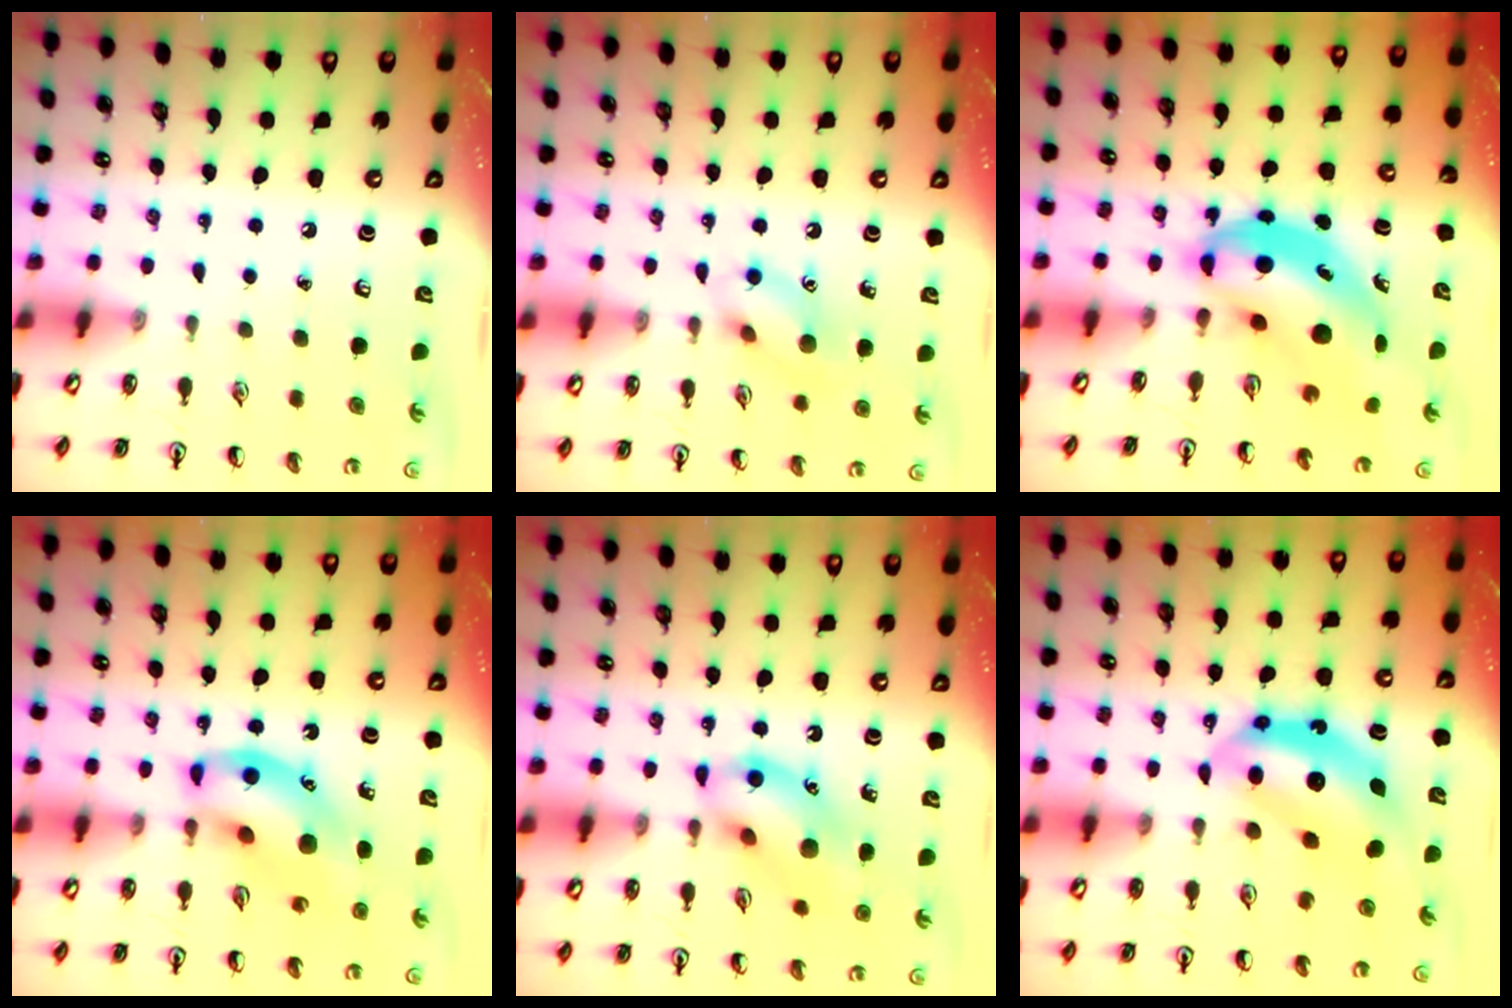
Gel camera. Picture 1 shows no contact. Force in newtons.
{"total": 9.9, "press": 9.9, "slide": 0.7}
{"total": 7.8, "press": 7.6, "slide": 1.7}
{"total": 11.1, "press": 10.8, "slide": 2.6}
{"total": 11.8, "press": 11.7, "slide": 1.1}
{"total": 9.4, "press": 9.0, "slide": 3.0}